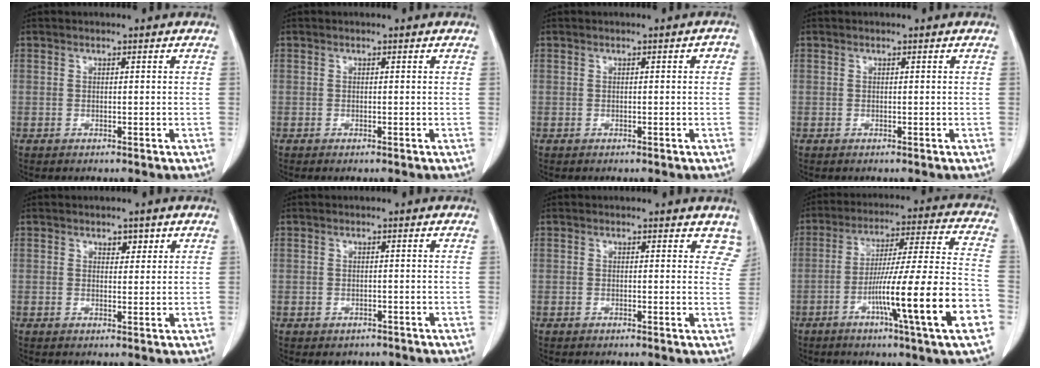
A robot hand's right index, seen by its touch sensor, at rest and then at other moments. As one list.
[{"total": 0.0}, {"total": 1.0, "force": [0.0, 0.4, 1.0], "torque": [-0.006, 0.004, -0.001]}, {"total": 0.0}, {"total": 1.9, "force": [1.2, 1.1, 0.9], "torque": [-0.009, -0.002, 0.017]}, {"total": 1.6, "force": [-0.9, 1.2, 0.3], "torque": [-0.005, 0.001, -0.007]}, {"total": 4.2, "force": [3.5, 2.1, 0.8], "torque": [0.021, -0.007, 0.015]}, {"total": 19.3, "force": [-7.2, -0.8, 17.8], "torque": [-0.273, -0.009, -0.117]}]